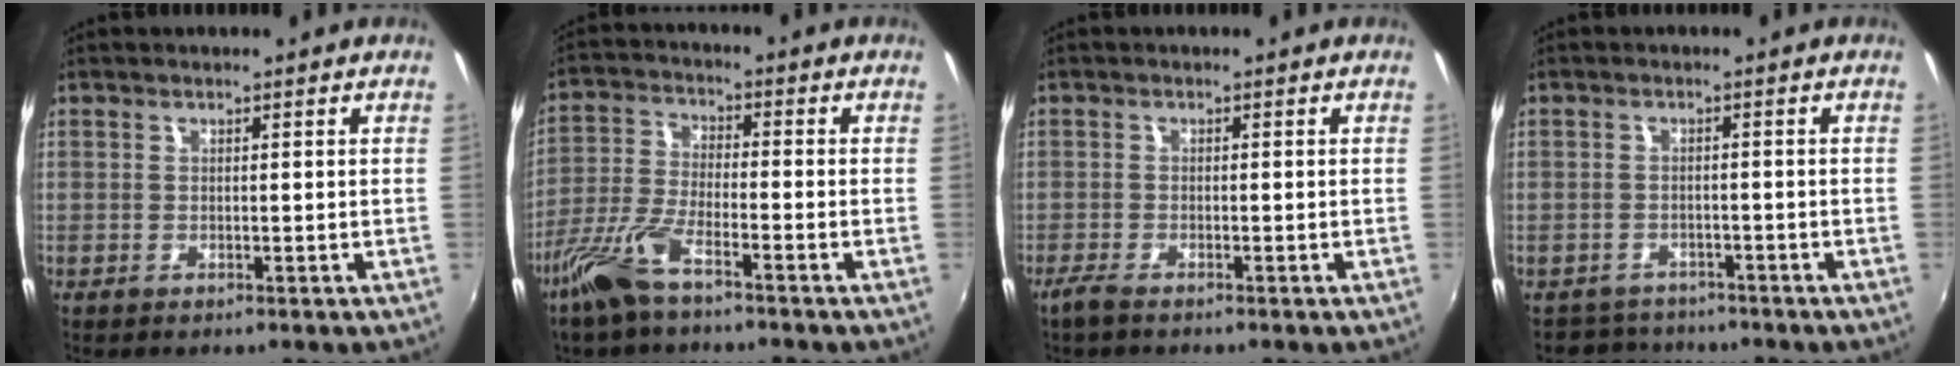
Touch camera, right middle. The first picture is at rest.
{"total": 9.0, "force": [-6.1, 2.0, 6.3], "torque": [-0.141, -0.009, -0.125]}
{"total": 2.1, "force": [-1.8, 0.4, 1.1], "torque": [-0.030, -0.007, -0.038]}
{"total": 4.2, "force": [-3.6, 2.2, -0.4], "torque": [-0.005, 0.009, -0.062]}